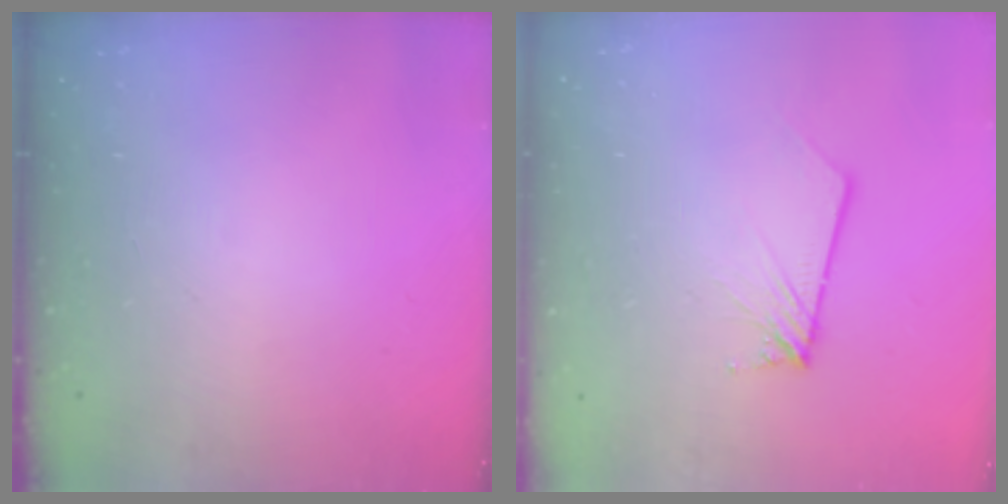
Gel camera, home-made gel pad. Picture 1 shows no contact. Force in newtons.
{"total": 2.7, "press": 2.7, "slide": 0.2}